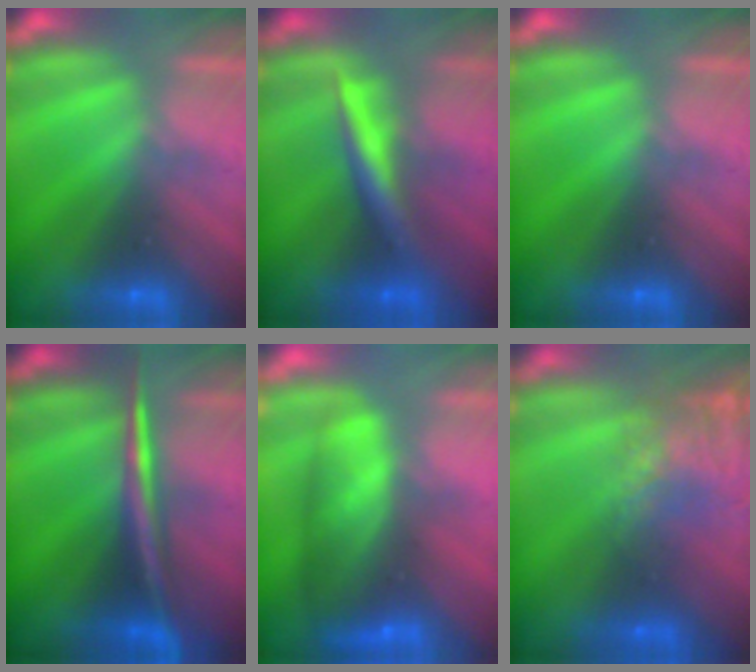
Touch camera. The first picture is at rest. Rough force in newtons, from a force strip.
{"total": 2.9}
{"total": 0.0}
{"total": 2.9}
{"total": 11.6}
{"total": 7.4}